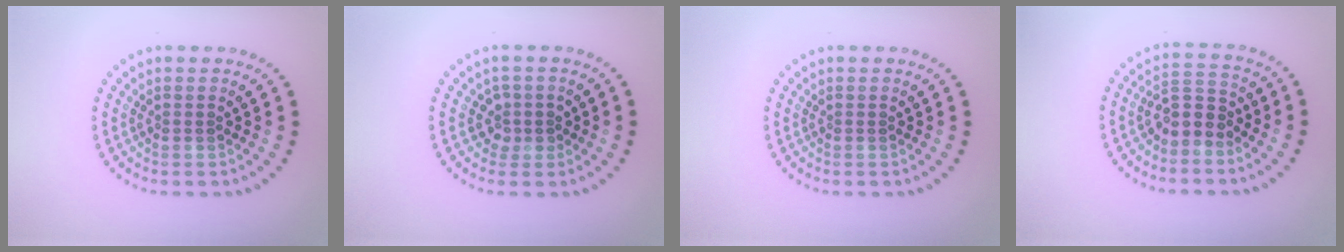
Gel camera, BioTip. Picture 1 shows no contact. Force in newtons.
{"total": 1.8, "press": 1.5, "slide": 1.1}
{"total": 0.0}
{"total": 2.9, "press": 2.6, "slide": 1.3}